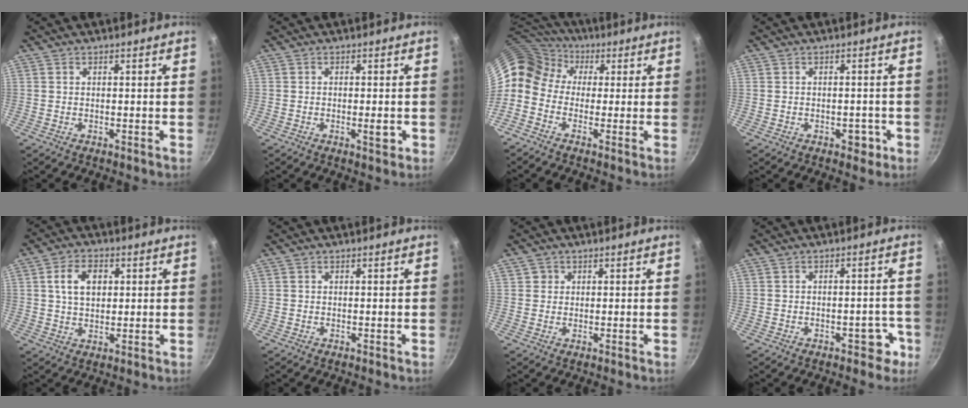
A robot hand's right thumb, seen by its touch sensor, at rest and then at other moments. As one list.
[{"total": 2.5, "force": [-0.7, 0.9, 2.3], "torque": [-0.027, 0.004, -0.010]}, {"total": 10.3, "force": [1.7, 8.9, 4.9], "torque": [-0.096, 0.035, 0.000]}, {"total": 3.0, "force": [-1.2, 2.0, 1.9], "torque": [-0.006, 0.010, -0.010]}, {"total": 7.3, "force": [1.8, 4.9, 5.0], "torque": [-0.072, 0.004, 0.032]}, {"total": 0.0}, {"total": 1.5, "force": [0.5, 1.4, 0.2], "torque": [0.006, 0.004, 0.005]}, {"total": 4.4, "force": [-2.2, 2.9, 2.4], "torque": [0.000, 0.032, -0.017]}]